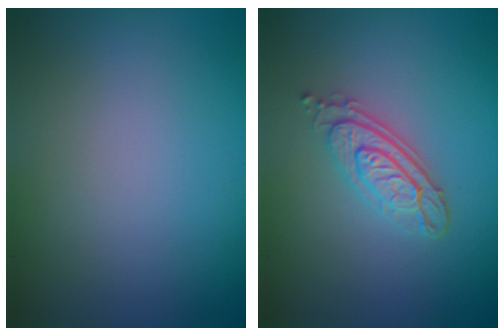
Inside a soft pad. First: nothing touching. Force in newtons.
{"total": 3.3, "press": 2.7, "slide": 1.9}